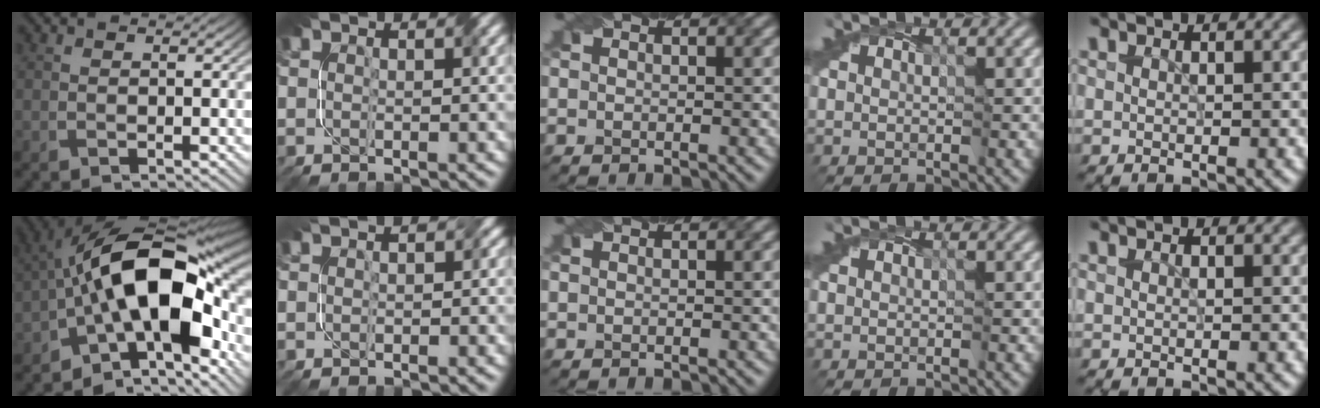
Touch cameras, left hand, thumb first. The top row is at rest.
{"thumb": {"total": 17.6, "force": [-3.5, 8.6, 14.9], "torque": [-0.218, 0.014, -0.074]}, "index": {"total": 2.7, "force": [0.0, 1.7, 2.0], "torque": [-0.005, 0.001, 0.002]}}